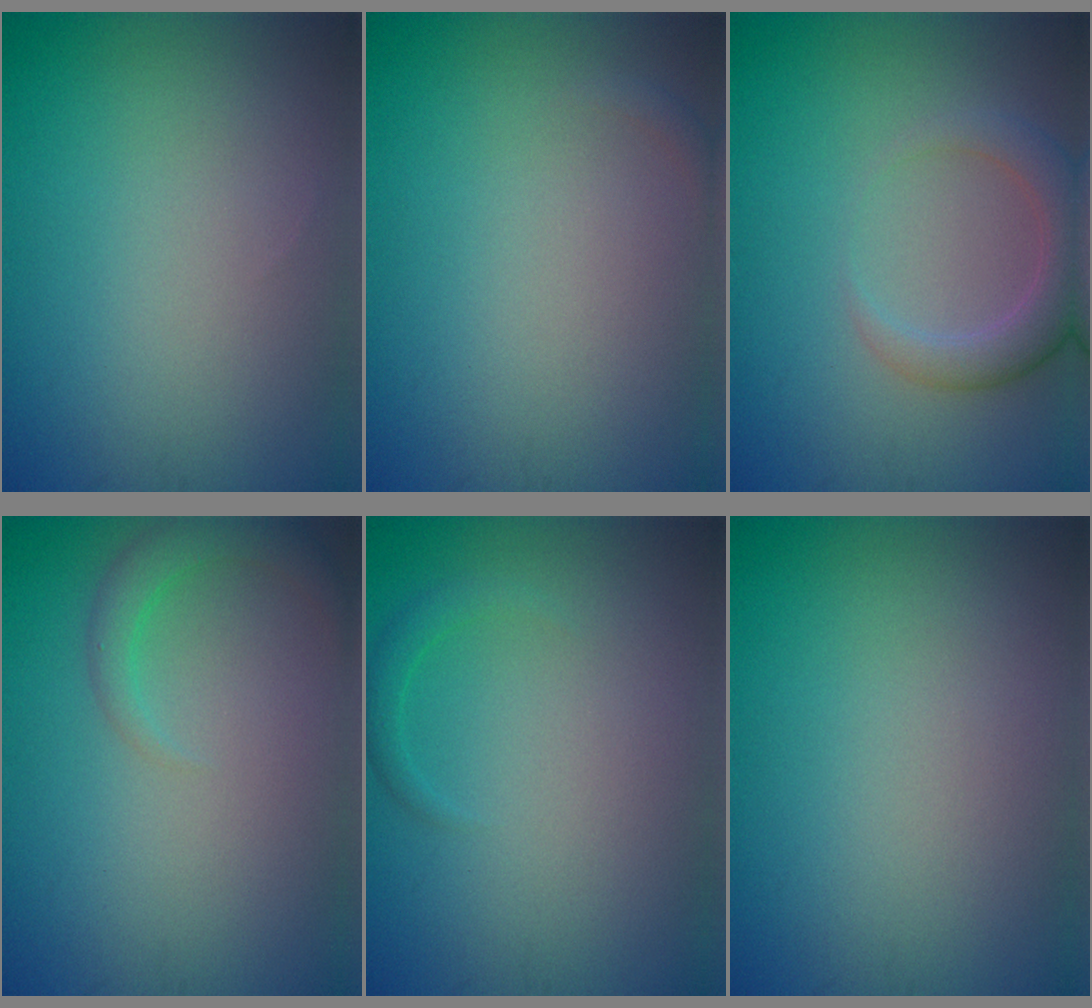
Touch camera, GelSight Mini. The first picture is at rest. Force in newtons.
{"total": 0.6, "press": 0.6, "slide": 0.1}
{"total": 3.5, "press": 3.5, "slide": 0.4}
{"total": 2.4, "press": 2.4, "slide": 0.2}
{"total": 1.2, "press": 1.2, "slide": 0.1}
{"total": 0.0}